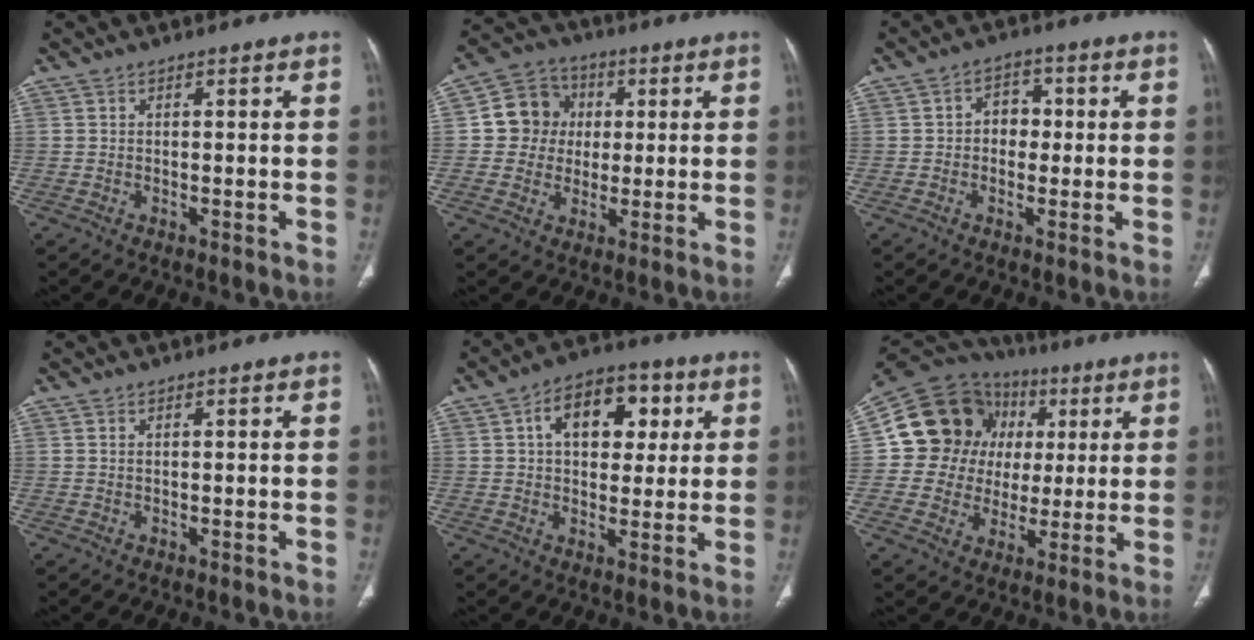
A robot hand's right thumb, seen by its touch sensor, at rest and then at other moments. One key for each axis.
{"total": 11.0, "fx": 1.4, "fy": 10.1, "fz": 4.1, "tx": -0.037, "ty": 0.013, "tz": 0.015}
{"total": 4.6, "fx": 0.0, "fy": 3.7, "fz": 2.8, "tx": -0.015, "ty": 0.014, "tz": -0.008}
{"total": 0.0}
{"total": 12.8, "fx": 3.7, "fy": 8.2, "fz": 9.1, "tx": -0.094, "ty": 0.009, "tz": 0.052}
{"total": 18.8, "fx": 3.6, "fy": 16.7, "fz": 8.0, "tx": -0.095, "ty": 0.033, "tz": 0.065}